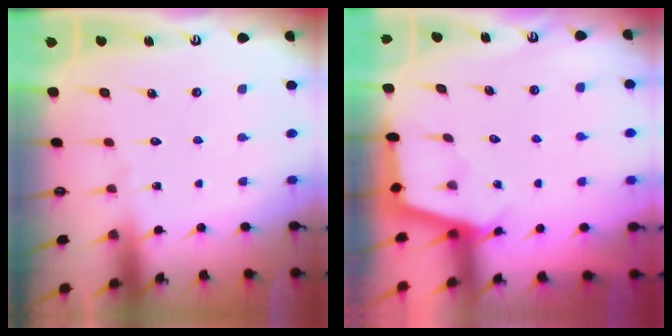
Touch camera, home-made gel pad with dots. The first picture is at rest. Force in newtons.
{"total": 2.8, "press": 2.7, "slide": 0.3}